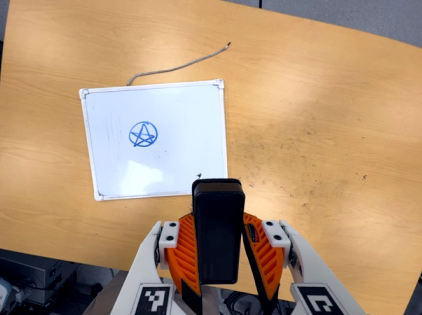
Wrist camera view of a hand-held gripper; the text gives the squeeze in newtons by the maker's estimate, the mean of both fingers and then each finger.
{"total": 6.0, "left": 4.9, "right": 7.1}